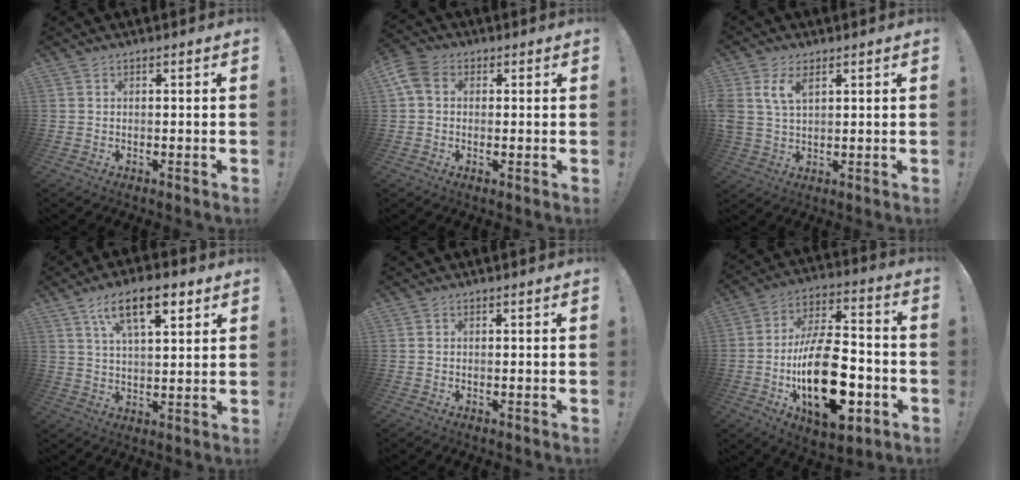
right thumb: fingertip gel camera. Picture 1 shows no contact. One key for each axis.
{"total": 6.9, "fx": 1.7, "fy": 5.0, "fz": 4.4, "tx": -0.093, "ty": 0.005, "tz": 0.037}
{"total": 7.0, "fx": 3.3, "fy": 3.9, "fz": 4.8, "tx": -0.106, "ty": -0.008, "tz": 0.060}
{"total": 12.9, "fx": 6.7, "fy": 4.9, "fz": 9.9, "tx": -0.160, "ty": -0.015, "tz": 0.112}
{"total": 0.0}
{"total": 26.6, "fx": -6.7, "fy": 14.0, "fz": 21.6, "tx": -0.385, "ty": 0.037, "tz": -0.096}